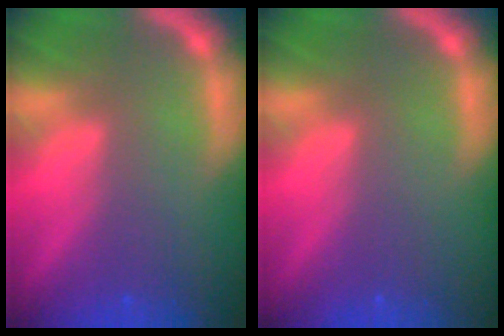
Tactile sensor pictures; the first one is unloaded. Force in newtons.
{"total": 0.0}